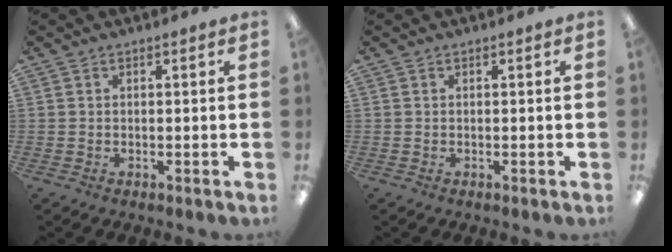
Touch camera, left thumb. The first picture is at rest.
{"total": 0.0}